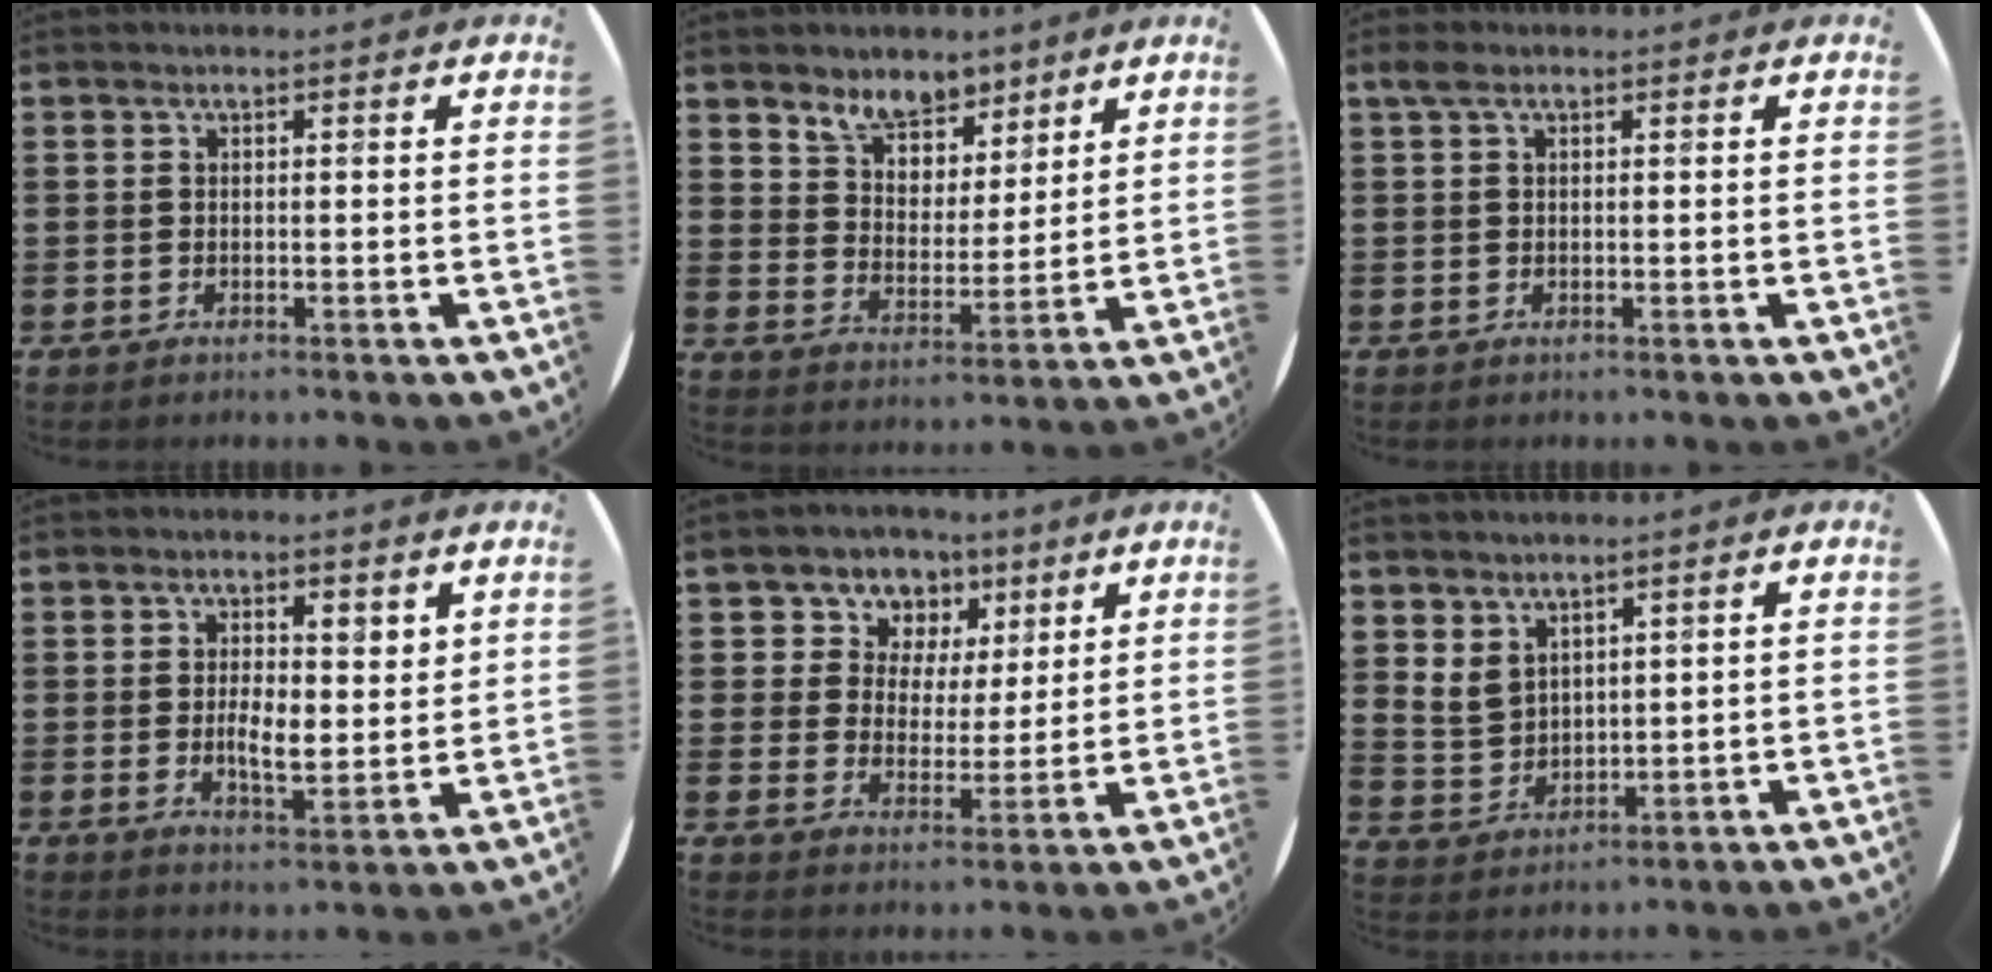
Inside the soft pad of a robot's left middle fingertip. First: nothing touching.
{"total": 6.4, "force": [5.5, 3.1, 0.9], "torque": [-0.036, -0.018, 0.103]}
{"total": 1.2, "force": [0.6, 0.7, 0.9], "torque": [-0.020, 0.007, 0.009]}
{"total": 4.4, "force": [1.1, 2.0, 3.8], "torque": [-0.059, 0.000, 0.014]}
{"total": 5.8, "force": [3.6, 4.6, 0.4], "torque": [-0.041, -0.018, 0.059]}
{"total": 3.7, "force": [3.0, 2.0, 0.4], "torque": [-0.017, -0.005, 0.059]}